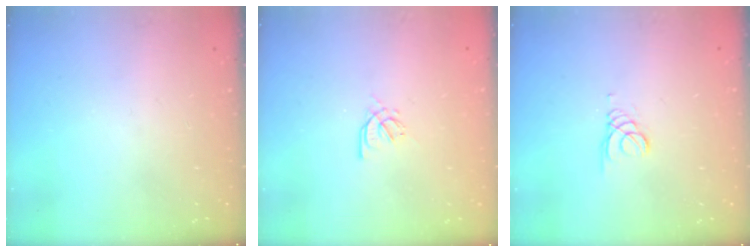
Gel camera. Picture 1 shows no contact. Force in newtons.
{"total": 2.4, "press": 2.4, "slide": 0.5}
{"total": 1.5, "press": 1.5, "slide": 0.1}